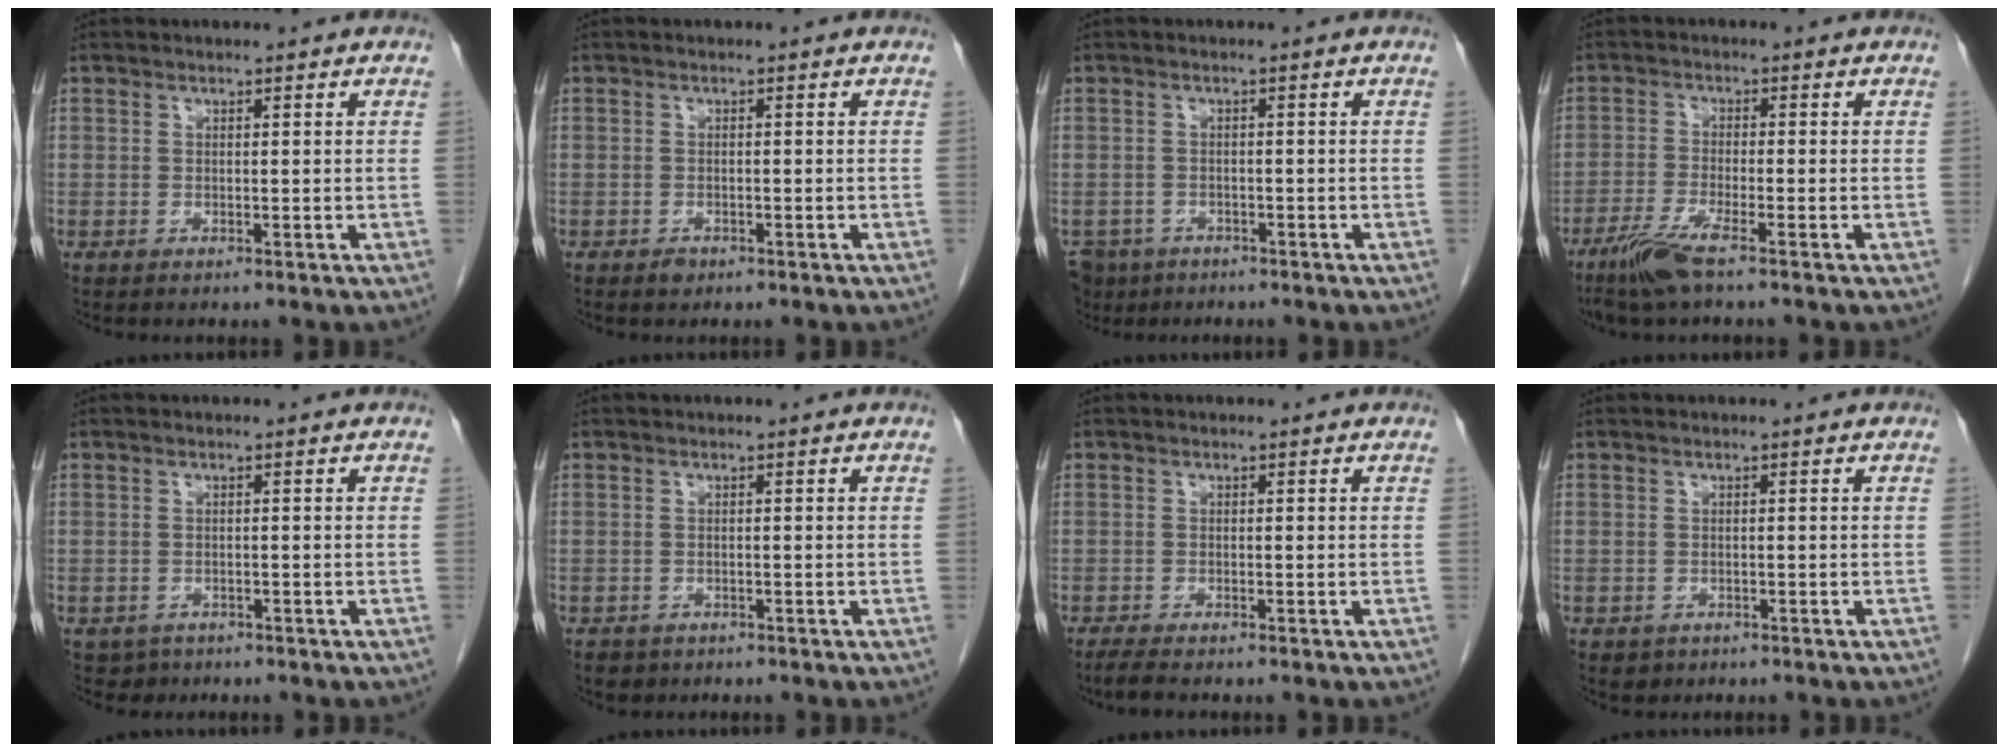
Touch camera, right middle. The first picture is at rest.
{"total": 1.1, "force": [-0.8, 0.7, 0.3], "torque": [-0.006, 0.001, -0.010]}
{"total": 4.9, "force": [-3.8, 3.1, 0.5], "torque": [-0.010, -0.002, -0.064]}
{"total": 5.2, "force": [-3.7, 0.1, 3.7], "torque": [-0.083, -0.014, -0.076]}
{"total": 1.8, "force": [-1.1, 1.5, -0.1], "torque": [-0.004, 0.005, -0.016]}
{"total": 1.7, "force": [-1.1, 1.2, 0.1], "torque": [-0.010, 0.001, -0.015]}
{"total": 1.9, "force": [-1.5, 0.1, 1.0], "torque": [-0.031, -0.009, -0.029]}
{"total": 1.3, "force": [-0.7, 1.1, 0.1], "torque": [-0.006, 0.002, -0.004]}